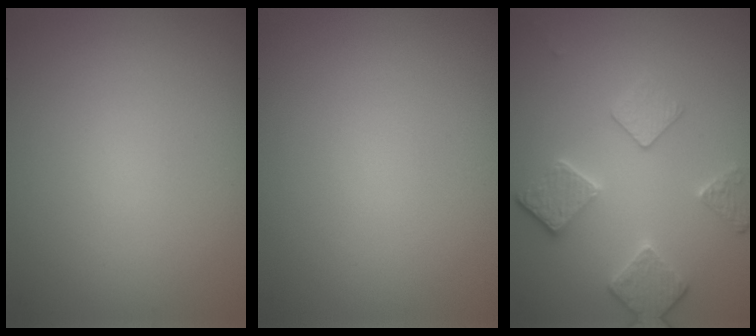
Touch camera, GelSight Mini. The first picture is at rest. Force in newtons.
{"total": 0.0}
{"total": 3.4, "press": 3.2, "slide": 1.2}